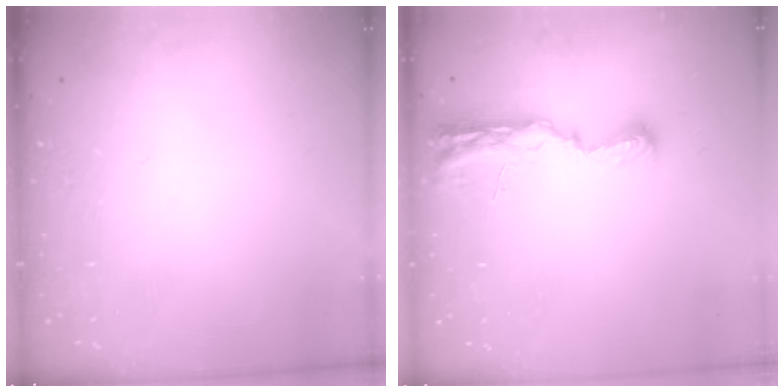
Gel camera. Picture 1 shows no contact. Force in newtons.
{"total": 11.3, "press": 10.0, "slide": 5.1}